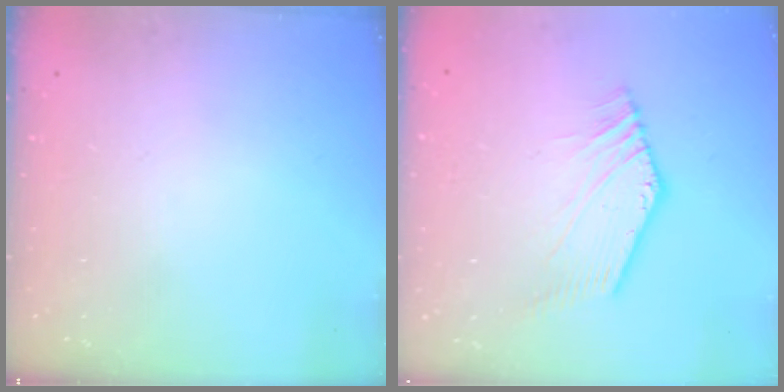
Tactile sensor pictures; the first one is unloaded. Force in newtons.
{"total": 2.7, "press": 2.5, "slide": 1.1}